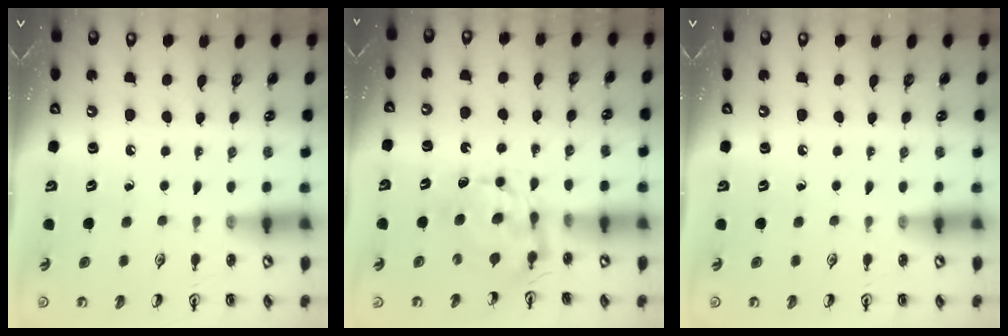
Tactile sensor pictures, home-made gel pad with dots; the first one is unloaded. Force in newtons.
{"total": 7.0, "press": 6.9, "slide": 0.6}
{"total": 0.0}